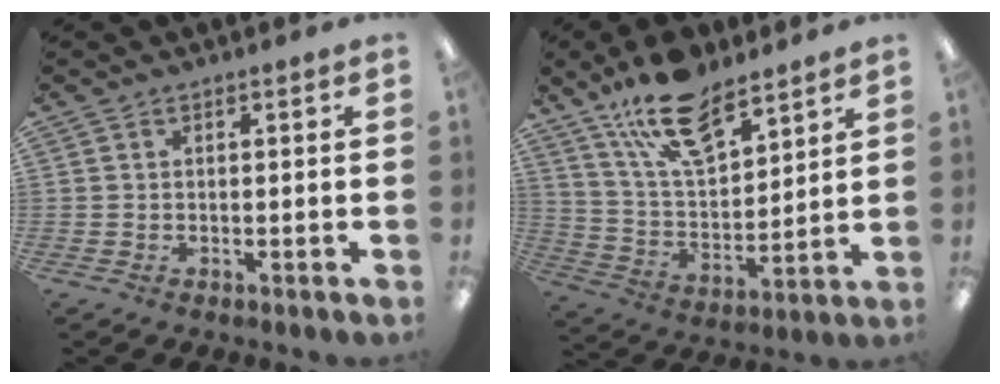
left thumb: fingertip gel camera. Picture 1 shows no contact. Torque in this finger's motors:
{"motor_torque": [0.69, 0.68, 1.34, -1.43, 0.26]}